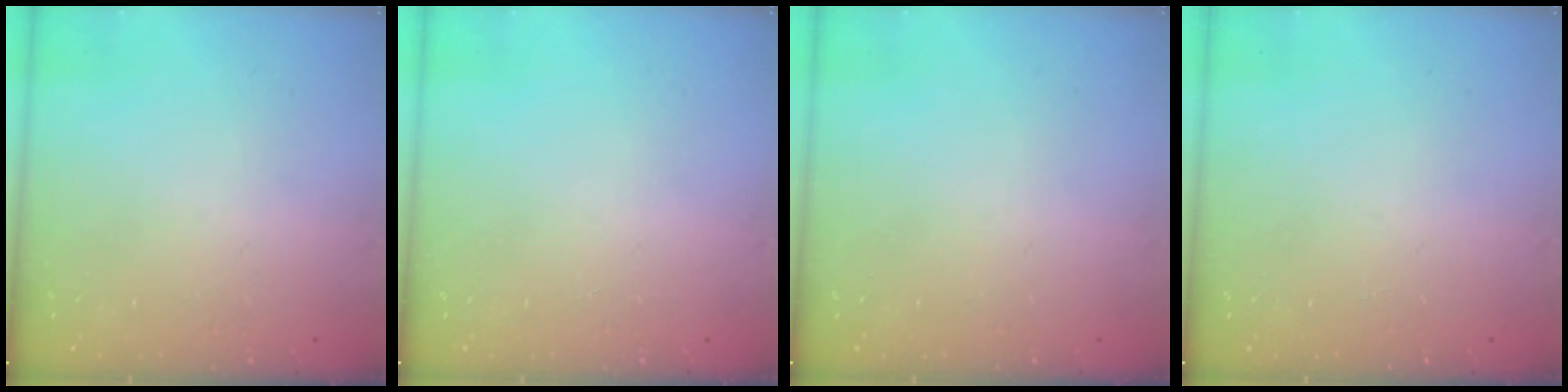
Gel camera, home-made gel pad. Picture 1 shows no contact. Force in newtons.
{"total": 0.0}
{"total": 0.0}
{"total": 0.0}